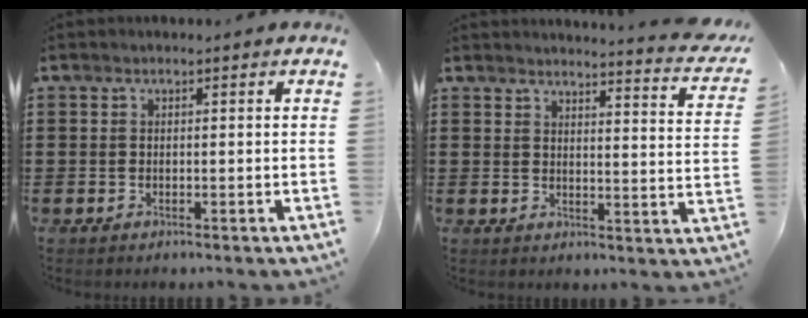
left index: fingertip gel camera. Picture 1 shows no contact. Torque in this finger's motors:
{"motor_torque": [2.14, 0.00, 0.21, 0.07]}